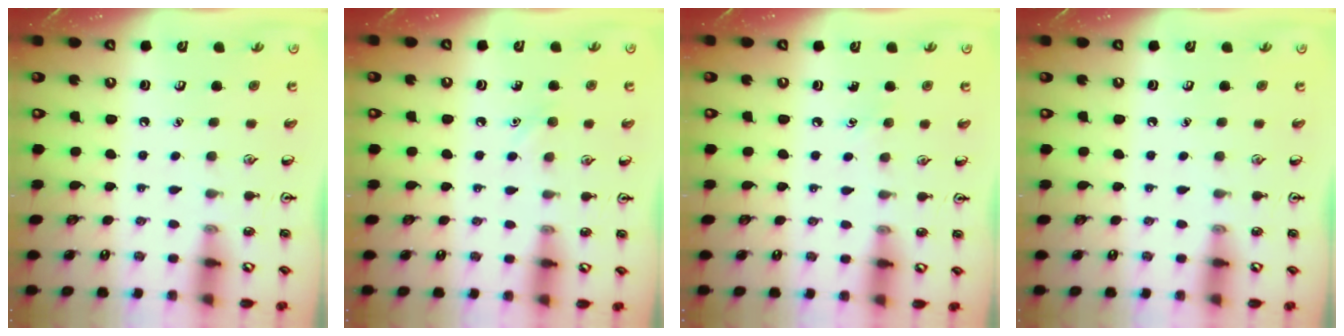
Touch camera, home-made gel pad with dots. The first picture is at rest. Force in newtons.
{"total": 4.6, "press": 4.4, "slide": 1.4}
{"total": 3.6, "press": 3.4, "slide": 1.2}
{"total": 0.0}